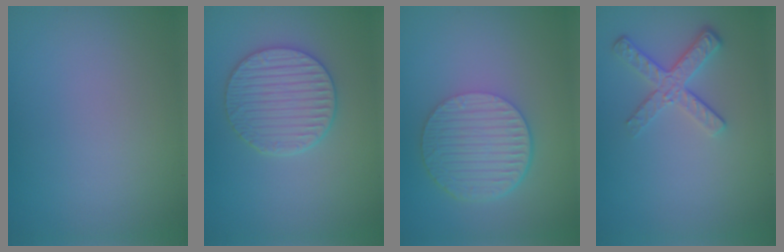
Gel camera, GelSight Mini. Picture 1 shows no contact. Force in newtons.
{"total": 4.6, "press": 4.0, "slide": 2.2}
{"total": 6.5, "press": 4.5, "slide": 4.7}
{"total": 3.0, "press": 2.3, "slide": 1.9}